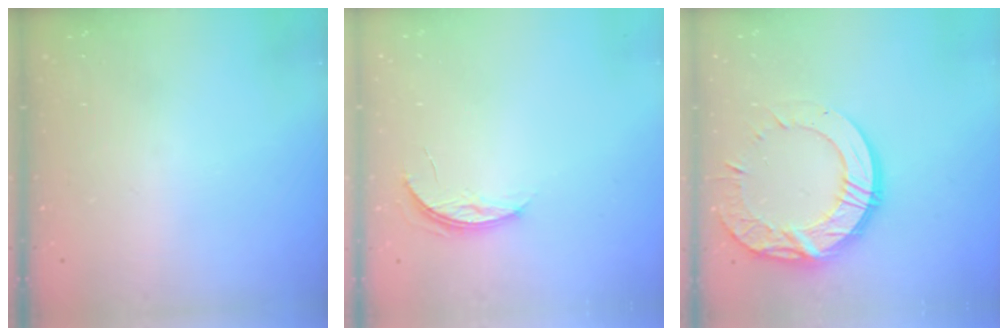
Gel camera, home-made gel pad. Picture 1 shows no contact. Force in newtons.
{"total": 3.9, "press": 3.9, "slide": 0.4}
{"total": 15.9, "press": 15.8, "slide": 1.4}